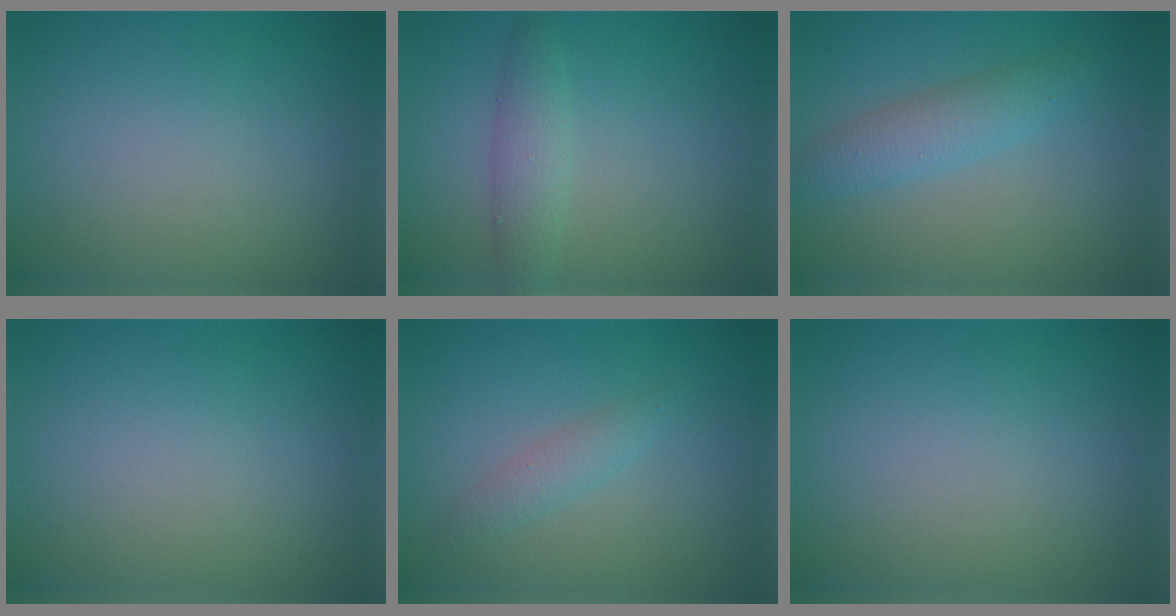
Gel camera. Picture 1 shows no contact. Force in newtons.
{"total": 2.4, "press": 2.4, "slide": 0.2}
{"total": 2.9, "press": 2.9, "slide": 0.0}
{"total": 0.0}
{"total": 1.6, "press": 1.6, "slide": 0.0}
{"total": 0.0}